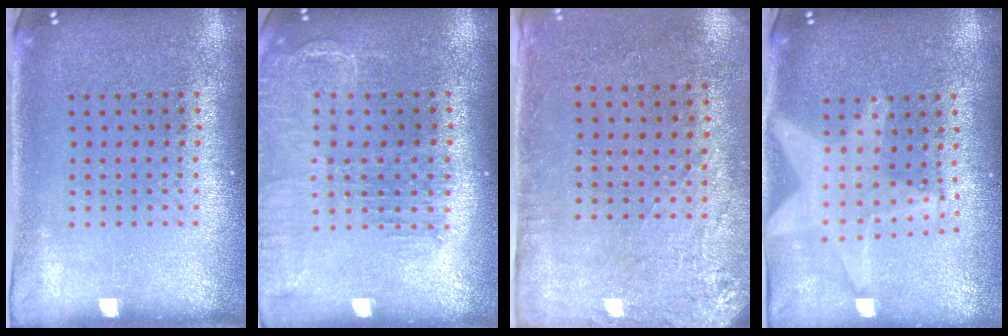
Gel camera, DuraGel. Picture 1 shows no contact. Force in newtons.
{"total": 1.6, "press": 1.6, "slide": 0.4}
{"total": 2.8, "press": 2.2, "slide": 1.6}
{"total": 2.1, "press": 1.7, "slide": 1.2}